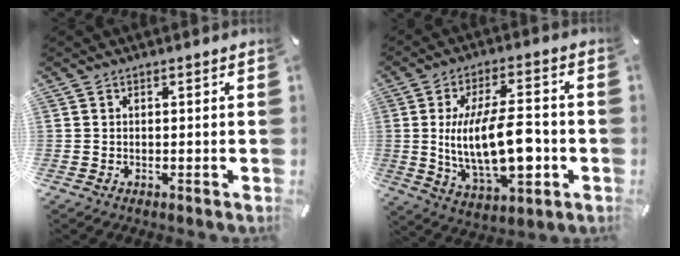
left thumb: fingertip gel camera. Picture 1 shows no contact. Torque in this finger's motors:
{"motor_torque": [1.98, 3.03, 1.88, -0.26, 0.60]}